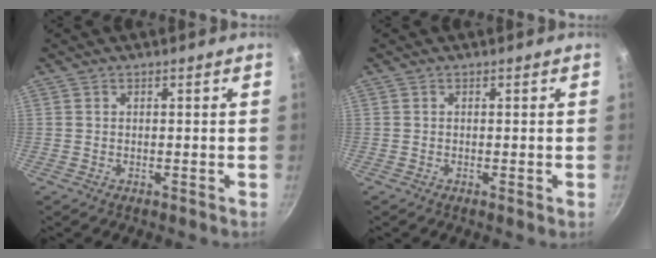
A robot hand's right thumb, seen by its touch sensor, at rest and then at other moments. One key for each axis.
{"total": 0.8, "fx": -0.3, "fy": 0.0, "fz": 0.8, "tx": -0.014, "ty": -0.003, "tz": -0.004}